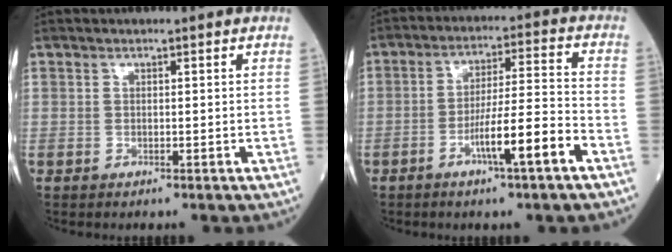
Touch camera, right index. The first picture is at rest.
{"total": 9.2, "force": [-4.7, -0.5, 7.9], "torque": [-0.140, 0.004, -0.079]}